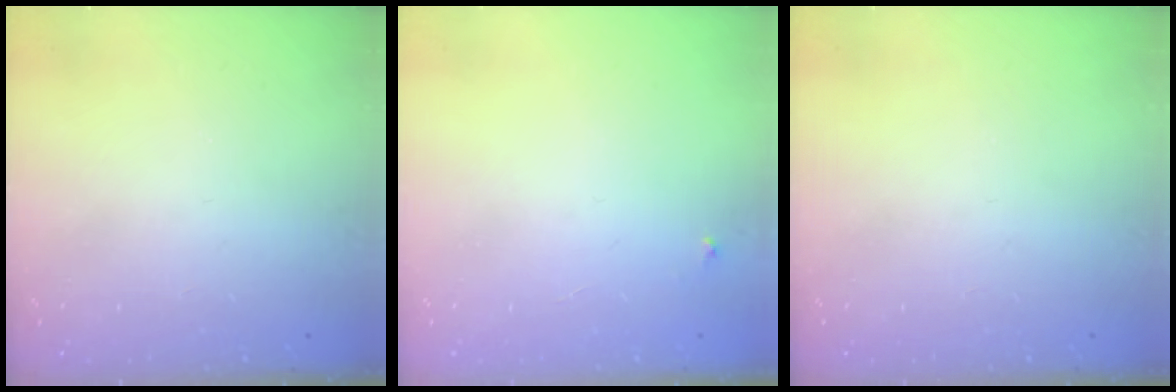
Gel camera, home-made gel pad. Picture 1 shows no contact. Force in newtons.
{"total": 2.2, "press": 2.2, "slide": 0.1}
{"total": 0.0}